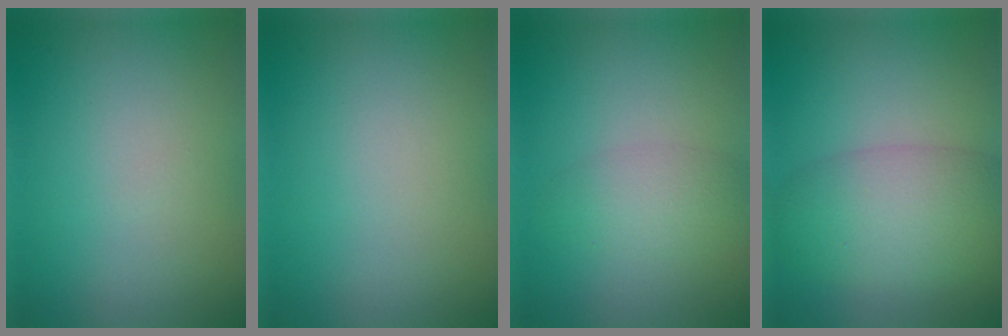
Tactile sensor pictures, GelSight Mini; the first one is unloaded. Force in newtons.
{"total": 0.0}
{"total": 2.7, "press": 2.7, "slide": 0.1}
{"total": 6.7, "press": 6.7, "slide": 0.3}